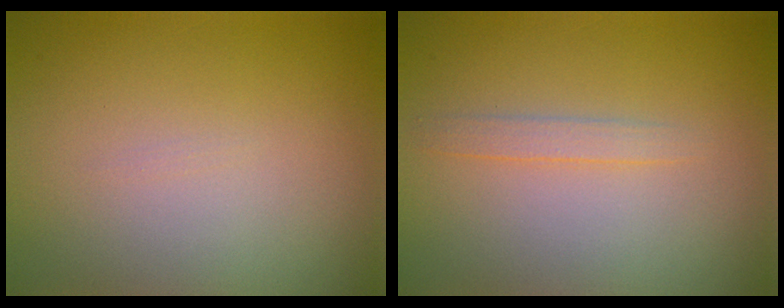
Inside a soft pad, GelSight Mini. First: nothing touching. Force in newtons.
{"total": 1.2, "press": 1.2, "slide": 0.1}